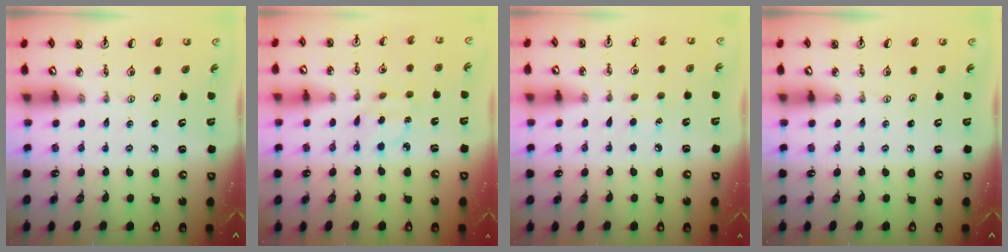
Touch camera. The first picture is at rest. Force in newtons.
{"total": 3.9, "press": 3.9, "slide": 0.4}
{"total": 5.0, "press": 4.9, "slide": 0.5}
{"total": 0.0}